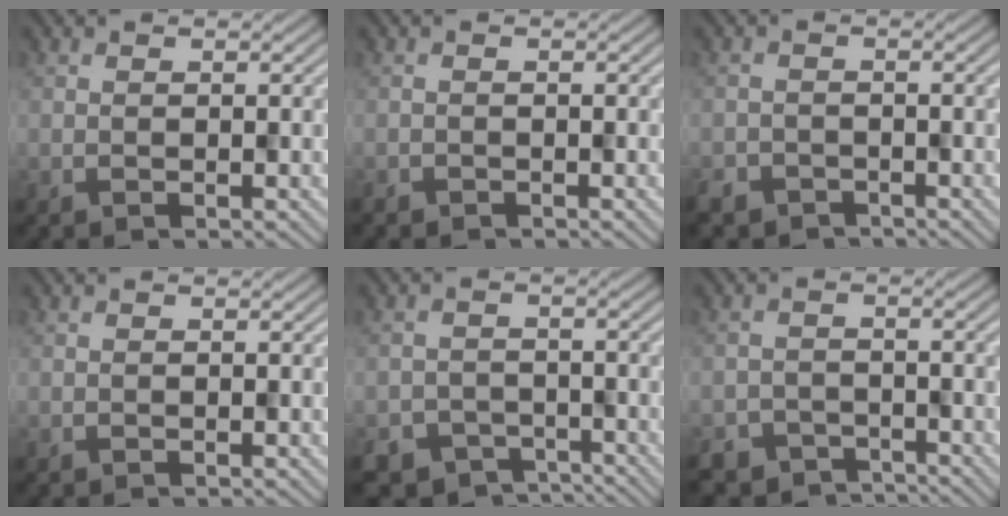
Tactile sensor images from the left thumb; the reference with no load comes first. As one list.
[{"total": 1.0, "force": [-0.9, 0.1, -0.3], "torque": [0.006, -0.002, -0.014]}, {"total": 3.2, "force": [-2.8, 1.5, 0.1], "torque": [0.000, -0.007, -0.048]}, {"total": 0.0}, {"total": 6.0, "force": [-4.8, 3.4, 0.9], "torque": [-0.008, -0.013, -0.064]}, {"total": 5.0, "force": [-4.5, 2.2, 0.3], "torque": [0.001, -0.006, -0.067]}]